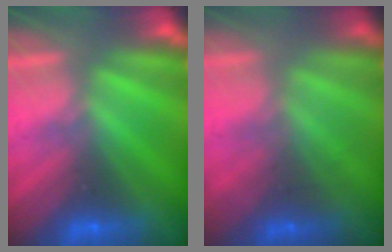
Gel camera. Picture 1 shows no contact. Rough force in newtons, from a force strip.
{"total": 1.6}